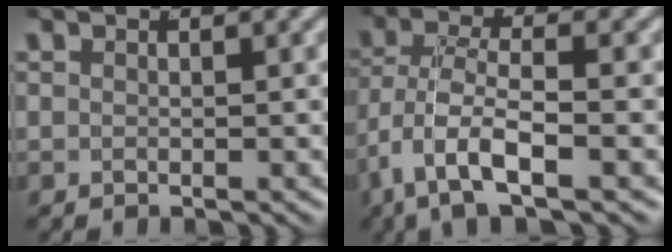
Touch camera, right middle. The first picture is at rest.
{"total": 4.5, "force": [-1.4, 2.0, 3.8], "torque": [-0.102, -0.031, -0.008]}